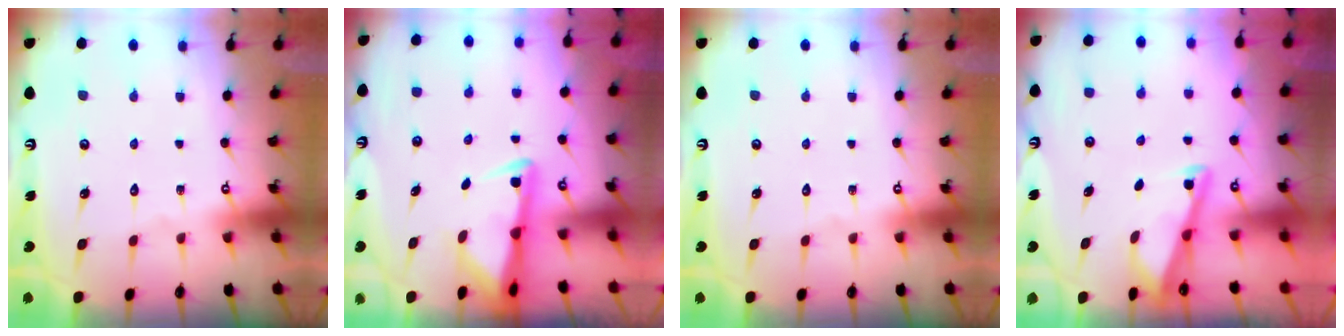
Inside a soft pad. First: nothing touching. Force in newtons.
{"total": 3.0, "press": 2.9, "slide": 0.6}
{"total": 0.0}
{"total": 3.0, "press": 3.0, "slide": 0.3}